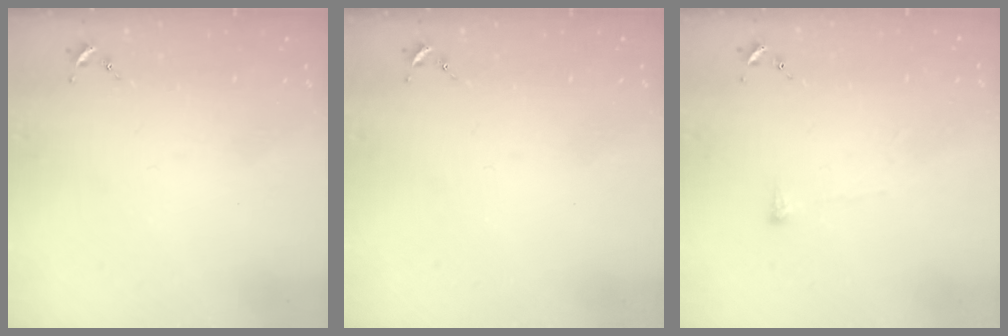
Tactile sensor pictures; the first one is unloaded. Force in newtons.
{"total": 0.0}
{"total": 2.9, "press": 2.9, "slide": 0.4}